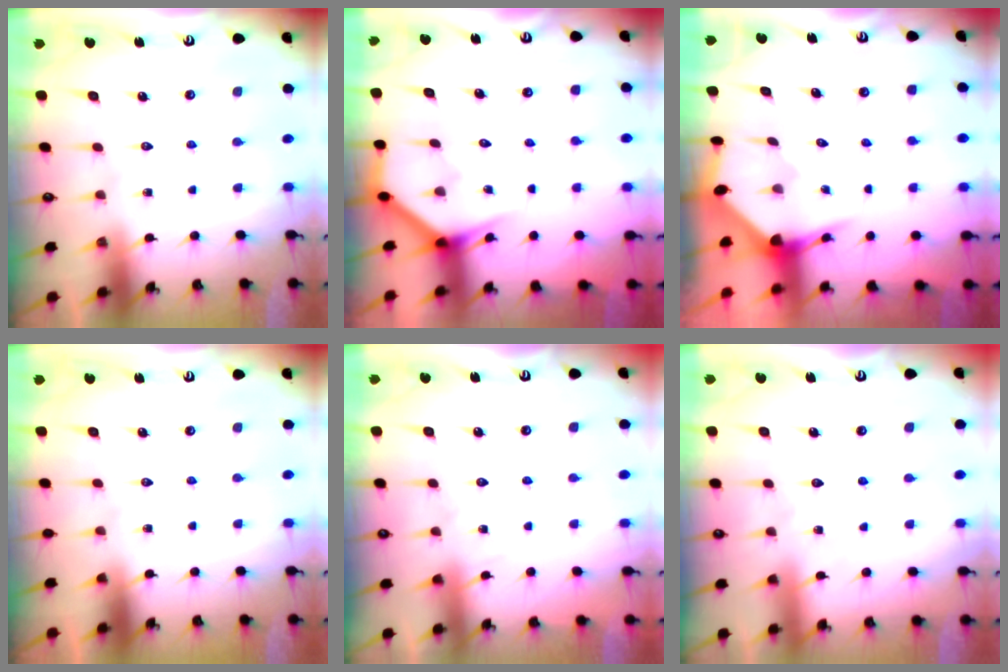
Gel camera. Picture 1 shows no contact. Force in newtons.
{"total": 3.8, "press": 3.8, "slide": 0.3}
{"total": 3.1, "press": 3.1, "slide": 0.2}
{"total": 0.0}
{"total": 3.7, "press": 3.6, "slide": 0.5}
{"total": 4.0, "press": 3.9, "slide": 0.4}